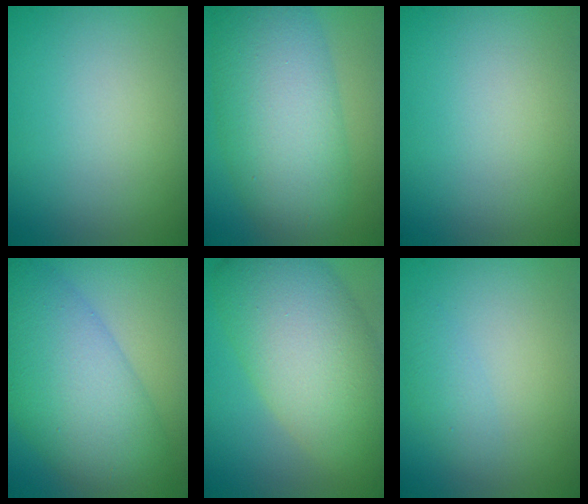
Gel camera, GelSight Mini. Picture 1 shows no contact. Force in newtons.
{"total": 10.1, "press": 10.1, "slide": 0.5}
{"total": 0.0}
{"total": 10.2, "press": 10.2, "slide": 0.2}
{"total": 11.4, "press": 11.4, "slide": 0.6}
{"total": 1.3, "press": 1.3, "slide": 0.1}